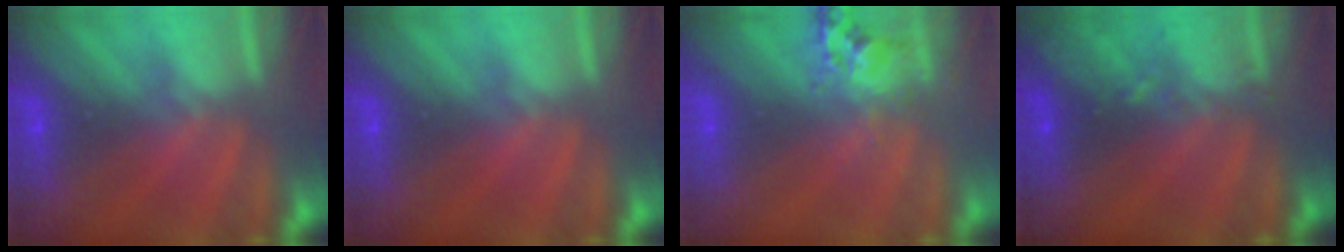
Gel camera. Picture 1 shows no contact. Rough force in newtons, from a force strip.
{"total": 0.0}
{"total": 2.5}
{"total": 2.9}